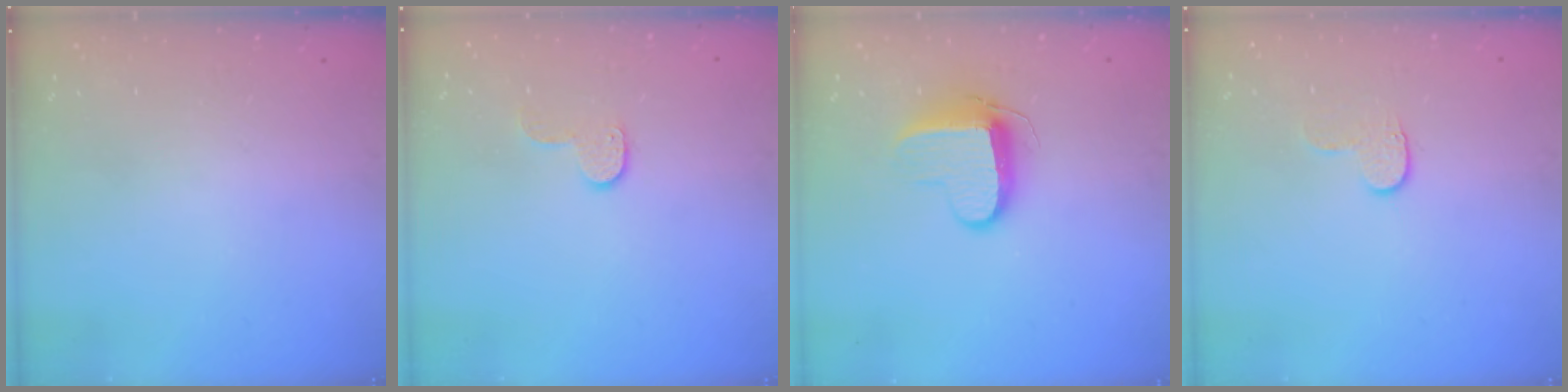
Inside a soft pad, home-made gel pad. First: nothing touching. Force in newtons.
{"total": 5.9, "press": 5.9, "slide": 0.5}
{"total": 9.3, "press": 9.3, "slide": 0.5}
{"total": 5.8, "press": 5.8, "slide": 0.5}